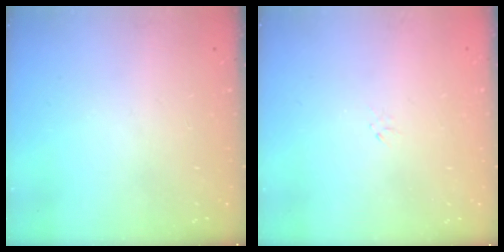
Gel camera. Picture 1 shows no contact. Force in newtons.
{"total": 0.0}